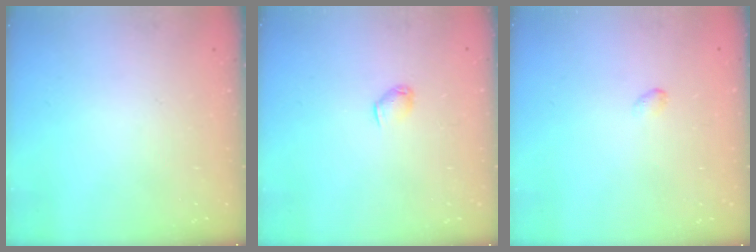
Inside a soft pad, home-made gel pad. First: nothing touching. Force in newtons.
{"total": 3.4, "press": 3.3, "slide": 0.7}
{"total": 2.6, "press": 2.5, "slide": 0.5}